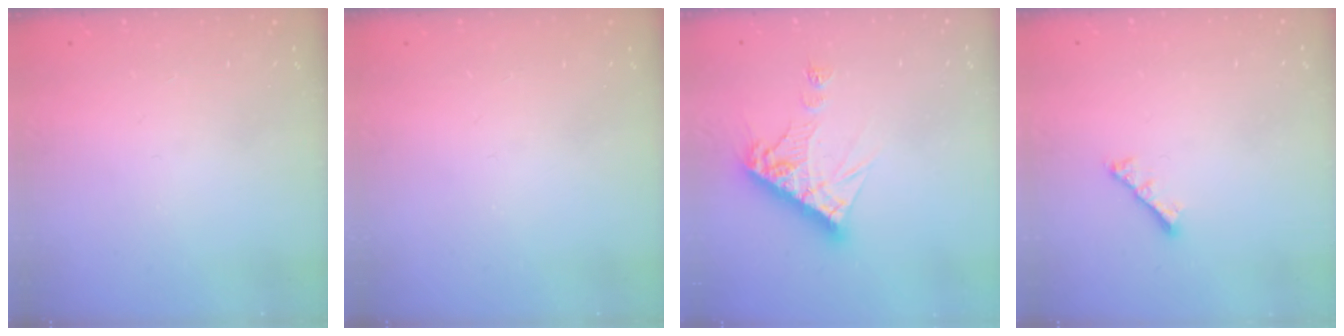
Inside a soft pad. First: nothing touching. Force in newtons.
{"total": 0.0}
{"total": 11.0, "press": 11.0, "slide": 0.9}
{"total": 3.6, "press": 3.5, "slide": 0.7}